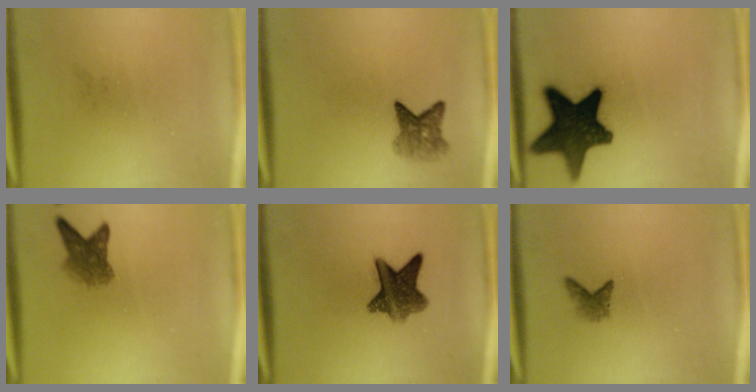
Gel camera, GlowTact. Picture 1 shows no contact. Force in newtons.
{"total": 3.8}
{"total": 16.5}
{"total": 4.2}
{"total": 8.4}
{"total": 1.8}